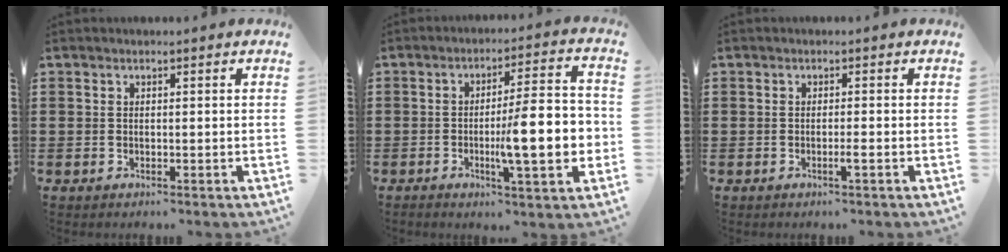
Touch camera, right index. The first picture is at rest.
{"total": 12.7, "force": [-2.1, 2.7, 12.2], "torque": [-0.175, -0.010, -0.041]}
{"total": 1.4, "force": [-0.6, -0.1, 1.2], "torque": [-0.029, -0.008, -0.014]}